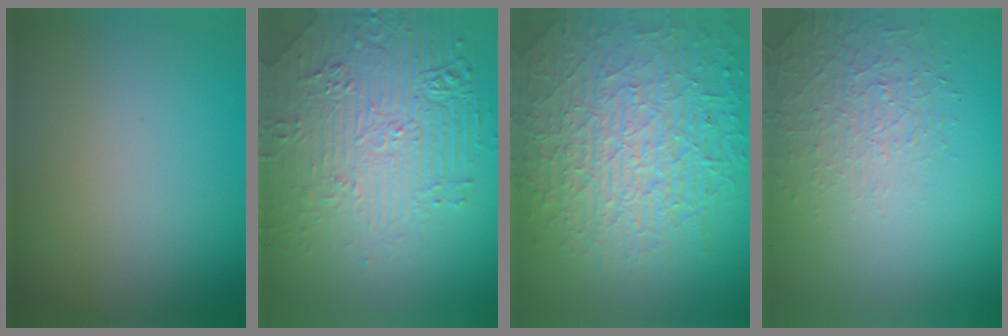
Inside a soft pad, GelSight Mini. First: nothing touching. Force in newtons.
{"total": 6.3, "press": 5.3, "slide": 3.5}
{"total": 10.0, "press": 6.5, "slide": 7.6}
{"total": 1.6, "press": 1.0, "slide": 1.2}